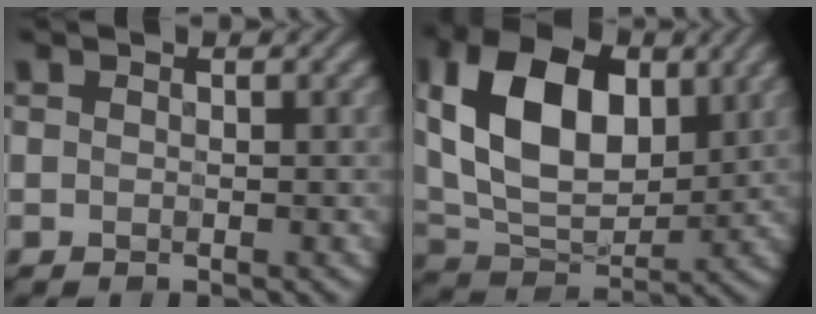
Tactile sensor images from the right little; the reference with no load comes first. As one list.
[{"total": 12.2, "force": [3.0, 7.6, 9.1], "torque": [-0.176, 0.013, 0.049]}]